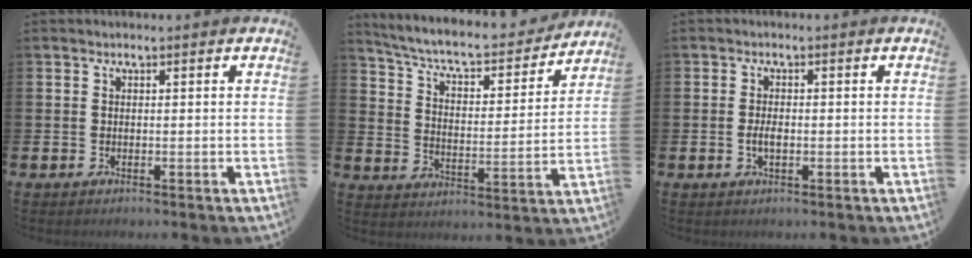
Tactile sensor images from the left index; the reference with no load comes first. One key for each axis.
{"total": 7.3, "fx": 6.6, "fy": 1.6, "fz": 2.7, "tx": -0.082, "ty": -0.049, "tz": 0.107}
{"total": 2.0, "fx": -0.4, "fy": 1.0, "fz": 1.7, "tx": -0.031, "ty": 0.001, "tz": -0.008}